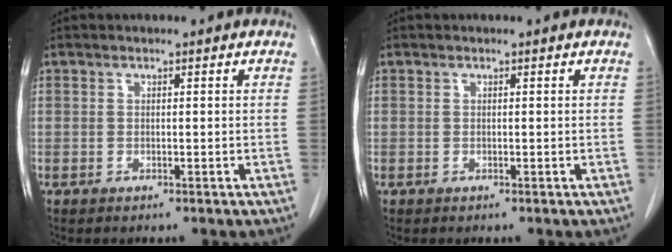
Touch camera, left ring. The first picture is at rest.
{"total": 0.0}